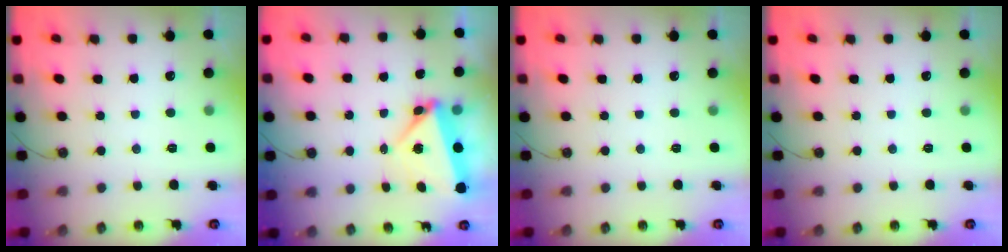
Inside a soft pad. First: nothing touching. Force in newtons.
{"total": 5.6, "press": 5.0, "slide": 2.5}
{"total": 0.0}
{"total": 0.0}